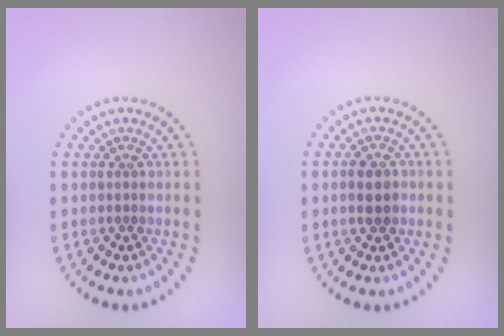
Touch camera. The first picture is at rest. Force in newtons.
{"total": 2.2, "press": 2.2, "slide": 0.1}